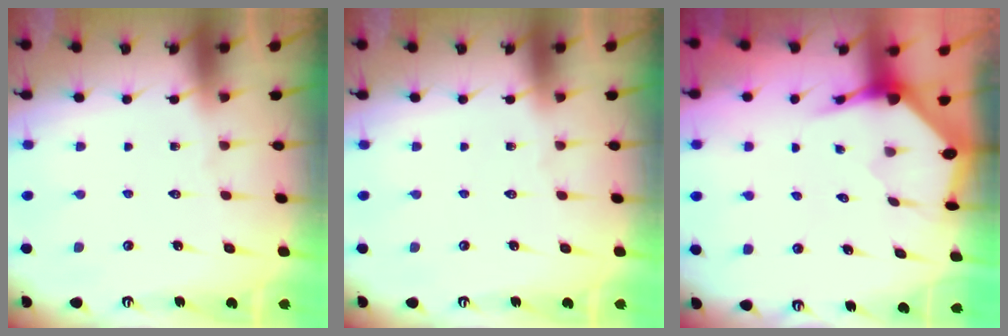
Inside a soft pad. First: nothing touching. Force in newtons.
{"total": 0.0}
{"total": 3.5, "press": 3.4, "slide": 0.5}